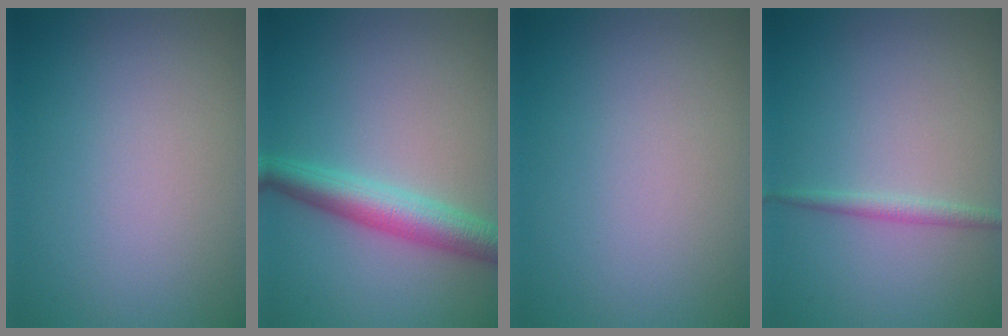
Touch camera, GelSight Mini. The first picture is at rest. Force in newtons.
{"total": 4.3, "press": 4.3, "slide": 0.1}
{"total": 0.0}
{"total": 1.2, "press": 1.2, "slide": 0.1}